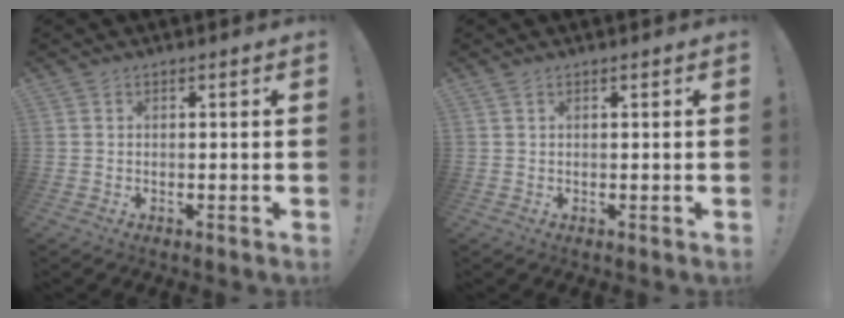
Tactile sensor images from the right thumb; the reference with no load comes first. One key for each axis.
{"total": 0.6, "fx": 0.4, "fy": 0.0, "fz": 0.5, "tx": -0.011, "ty": 0.001, "tz": 0.006}